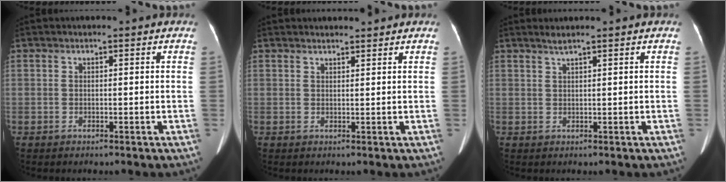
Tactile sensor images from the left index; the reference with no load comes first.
{"total": 2.4, "force": [2.4, 0.3, 0.4], "torque": [-0.010, 0.011, 0.034]}
{"total": 1.3, "force": [1.0, -0.4, 0.7], "torque": [-0.022, 0.005, 0.025]}